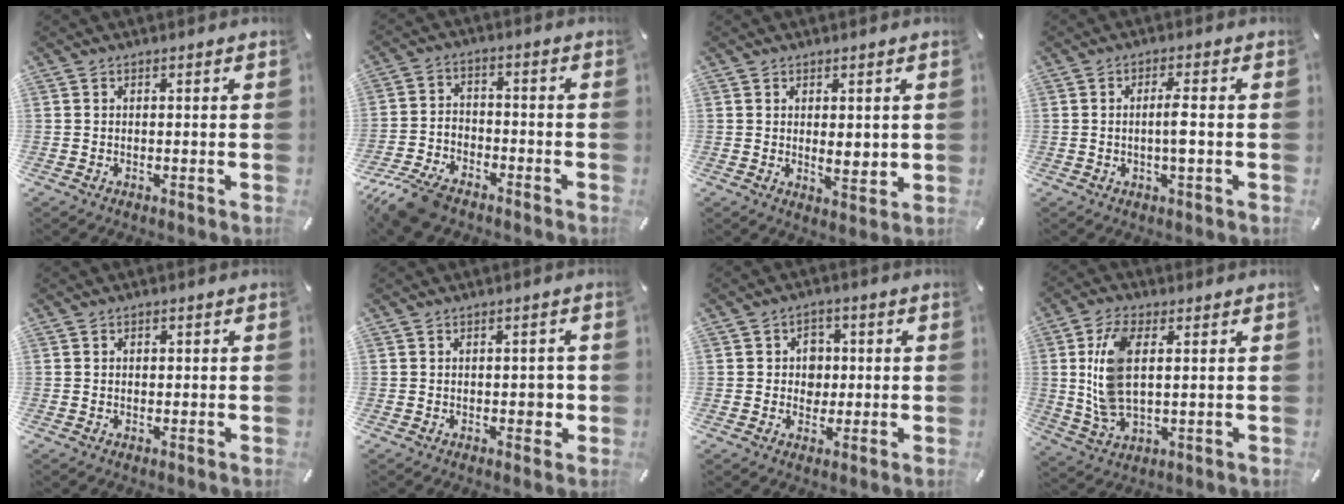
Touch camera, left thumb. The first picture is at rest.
{"total": 9.9, "force": [-8.0, 4.3, 3.9], "torque": [-0.076, 0.040, -0.153]}
{"total": 3.7, "force": [1.1, 2.1, 2.9], "torque": [-0.035, -0.007, 0.016]}
{"total": 4.3, "force": [-0.4, 0.8, 4.2], "torque": [-0.076, 0.000, -0.009]}
{"total": 0.9, "force": [0.1, 0.8, 0.5], "torque": [-0.003, 0.002, -0.002]}
{"total": 2.9, "force": [-0.3, 1.8, 2.3], "torque": [-0.023, -0.002, -0.009]}
{"total": 5.5, "force": [0.1, 5.1, 2.0], "torque": [-0.017, 0.000, -0.005]}
{"total": 11.9, "force": [2.2, 6.1, 10.0], "torque": [-0.228, -0.003, 0.038]}